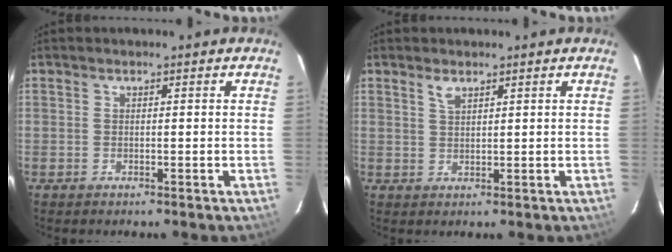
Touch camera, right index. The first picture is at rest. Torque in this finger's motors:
{"motor_torque": [0.01, 0.00, 0.01, 0.03]}